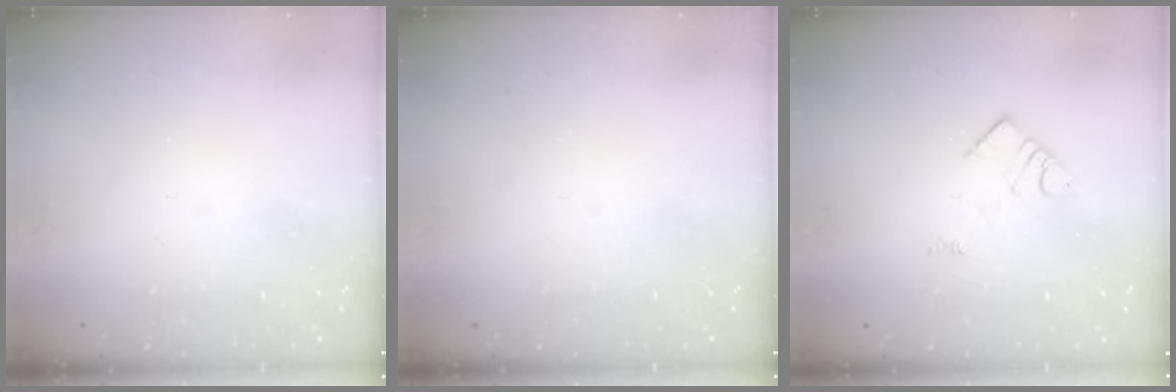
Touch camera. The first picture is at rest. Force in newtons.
{"total": 0.0}
{"total": 3.1, "press": 3.1, "slide": 0.2}